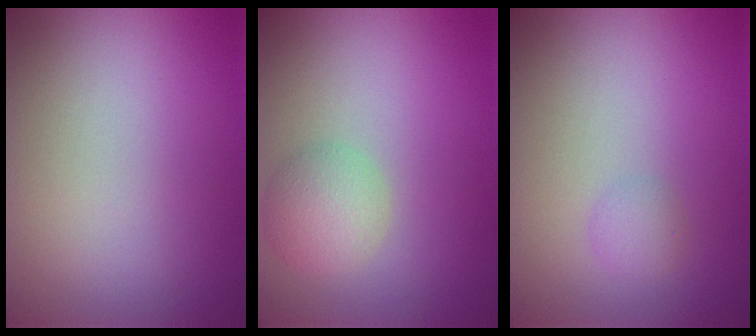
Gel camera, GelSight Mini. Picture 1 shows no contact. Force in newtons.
{"total": 2.9, "press": 2.9, "slide": 0.2}
{"total": 1.1, "press": 1.1, "slide": 0.1}